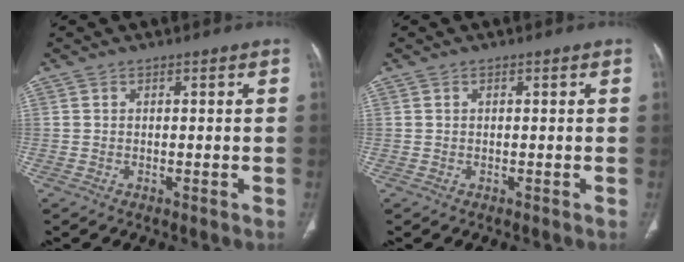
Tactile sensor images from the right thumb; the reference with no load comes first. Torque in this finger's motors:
{"motor_torque": [0.23, 0.08, -0.53, 0.29, 0.05]}